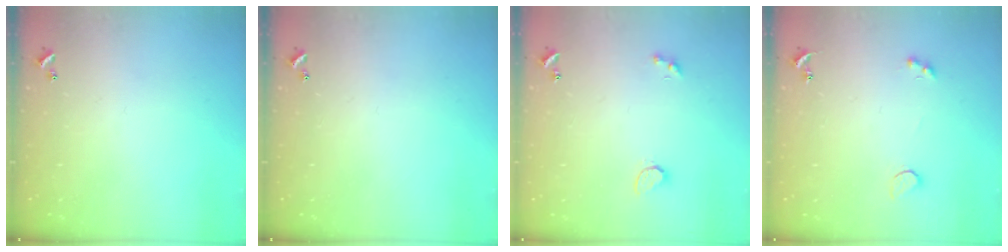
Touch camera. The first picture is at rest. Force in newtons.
{"total": 0.0}
{"total": 2.3, "press": 2.3, "slide": 0.5}
{"total": 2.1, "press": 1.9, "slide": 1.0}